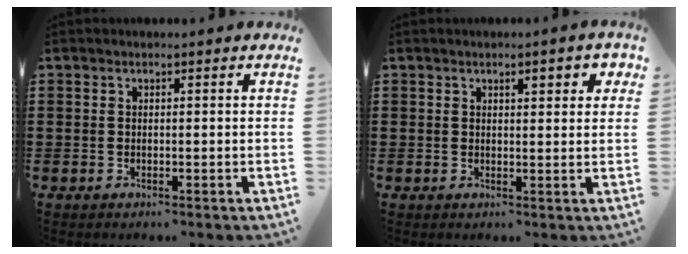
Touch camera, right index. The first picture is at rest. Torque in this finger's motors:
{"motor_torque": [0.17, -0.01, 0.09, 0.03]}